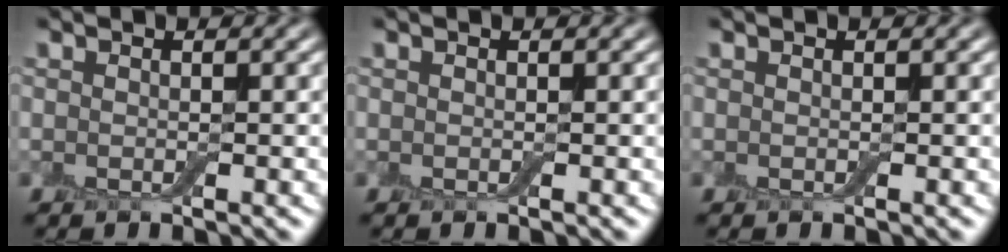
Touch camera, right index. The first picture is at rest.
{"total": 0.0}
{"total": 0.0}